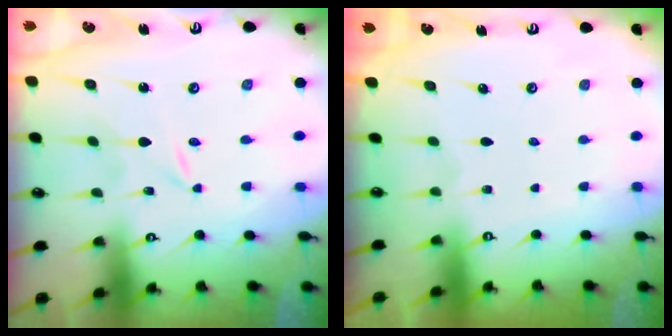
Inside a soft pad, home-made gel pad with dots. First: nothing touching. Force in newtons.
{"total": 0.0}